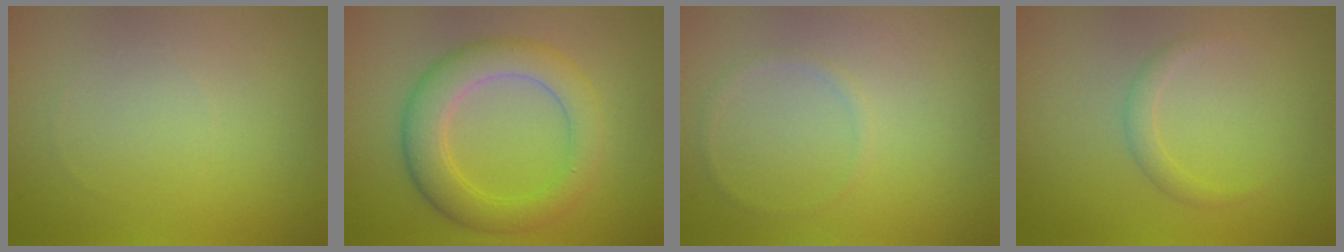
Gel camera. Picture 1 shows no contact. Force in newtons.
{"total": 5.3, "press": 5.3, "slide": 0.1}
{"total": 0.6, "press": 0.6, "slide": 0.1}
{"total": 1.2, "press": 1.2, "slide": 0.0}